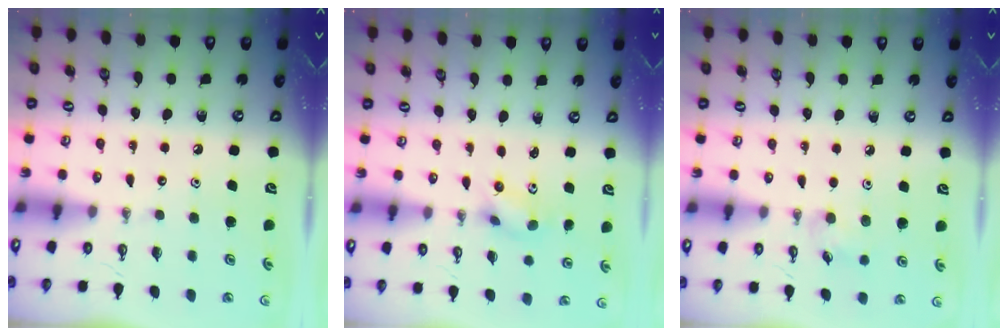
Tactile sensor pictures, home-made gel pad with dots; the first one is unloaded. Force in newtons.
{"total": 2.5, "press": 2.3, "slide": 0.9}
{"total": 5.2, "press": 5.0, "slide": 1.4}